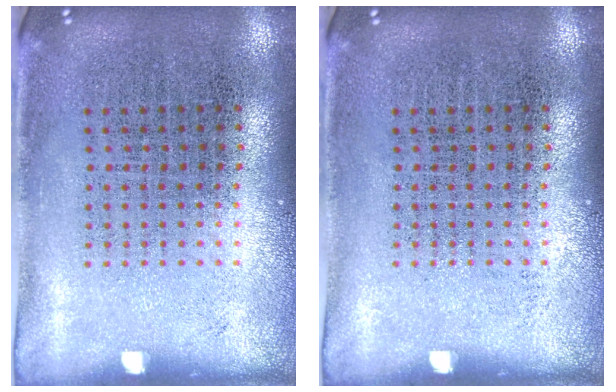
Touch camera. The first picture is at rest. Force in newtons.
{"total": 0.0}